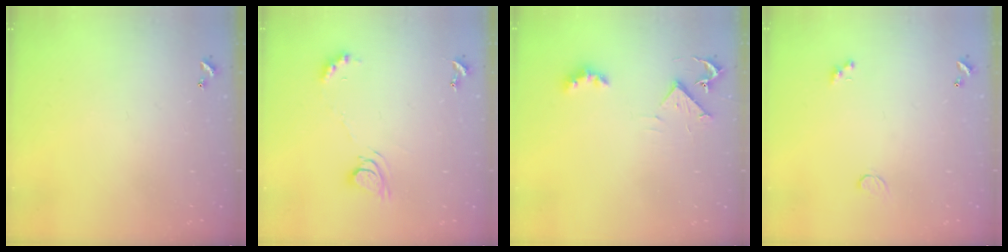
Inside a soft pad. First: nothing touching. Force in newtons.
{"total": 7.8, "press": 7.7, "slide": 0.9}
{"total": 4.1, "press": 4.0, "slide": 0.5}
{"total": 0.8, "press": 0.7, "slide": 0.4}